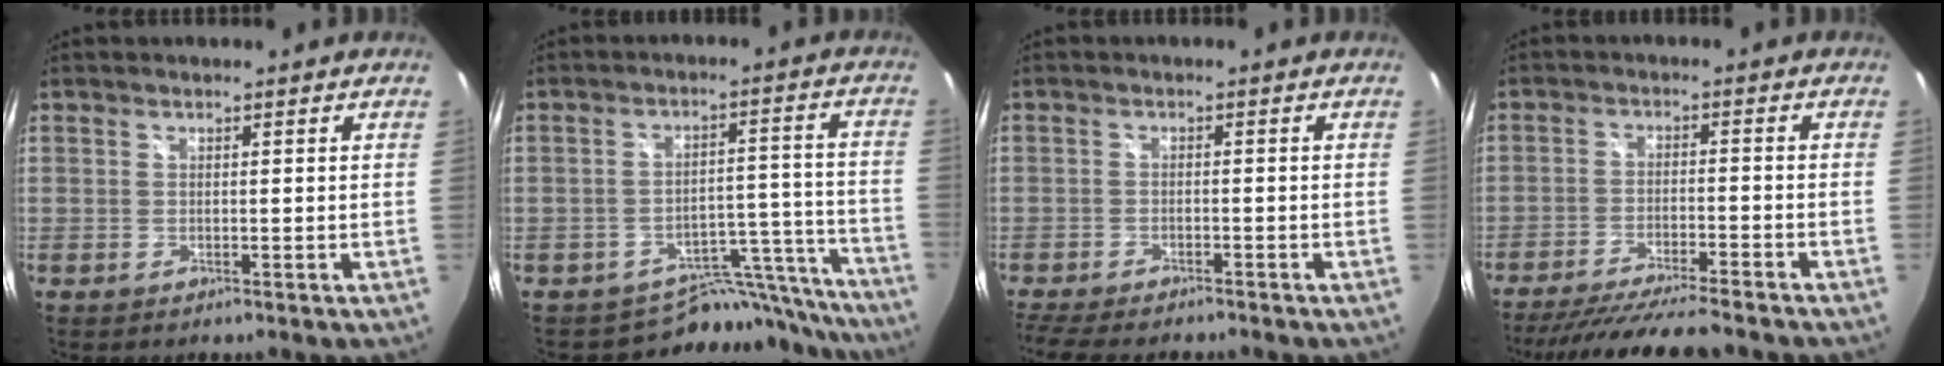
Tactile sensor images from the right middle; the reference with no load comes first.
{"total": 14.3, "force": [-13.5, 4.7, 0.3], "torque": [0.023, 0.061, -0.181]}
{"total": 9.6, "force": [-8.4, 1.9, 4.3], "torque": [-0.106, -0.028, -0.139]}
{"total": 15.0, "force": [-13.3, 1.2, 6.8], "torque": [-0.138, -0.018, -0.210]}